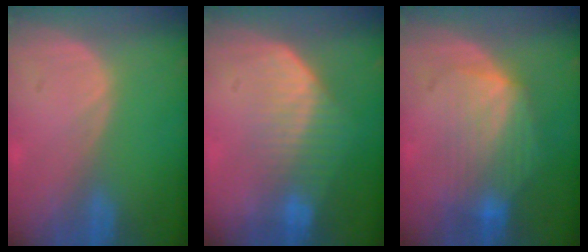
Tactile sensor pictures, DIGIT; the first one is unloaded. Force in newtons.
{"total": 7.3, "press": 6.3, "slide": 3.7}
{"total": 7.6, "press": 7.4, "slide": 1.9}